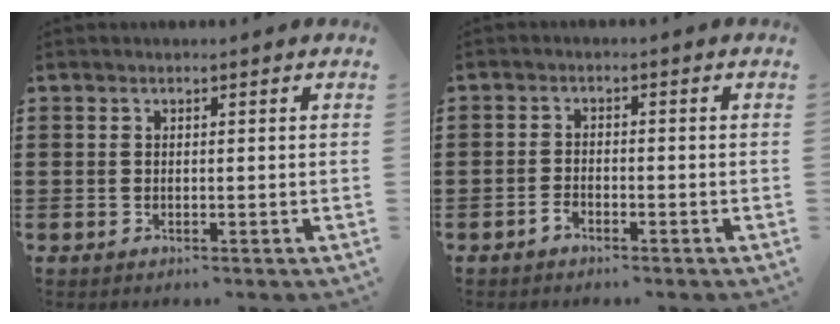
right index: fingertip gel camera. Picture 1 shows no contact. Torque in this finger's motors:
{"motor_torque": [2.14, 0.00, 0.12, 0.00]}